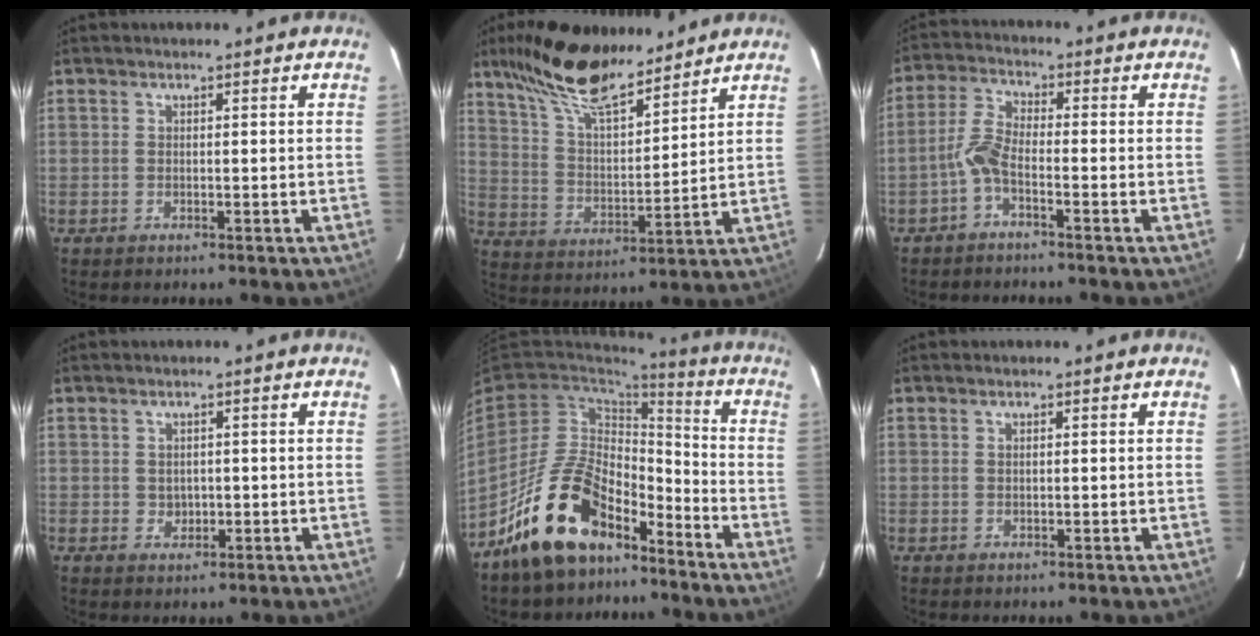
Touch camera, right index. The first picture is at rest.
{"total": 18.4, "force": [14.2, 5.1, 10.5], "torque": [-0.192, 0.020, 0.260]}
{"total": 4.2, "force": [-2.2, 1.1, 3.4], "torque": [-0.084, 0.013, -0.046]}
{"total": 2.2, "force": [0.0, 2.0, 0.8], "torque": [-0.011, 0.004, 0.006]}
{"total": 17.5, "force": [-12.1, 8.8, 9.1], "torque": [-0.185, 0.025, -0.195]}
{"total": 0.7, "force": [0.3, 0.2, 0.6], "torque": [-0.012, 0.002, 0.005]}